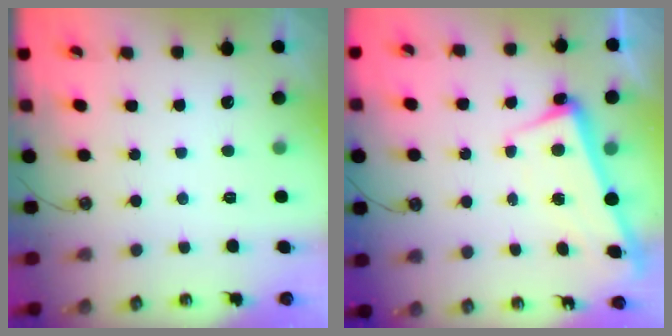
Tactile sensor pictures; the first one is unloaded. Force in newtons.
{"total": 2.2, "press": 2.0, "slide": 0.8}